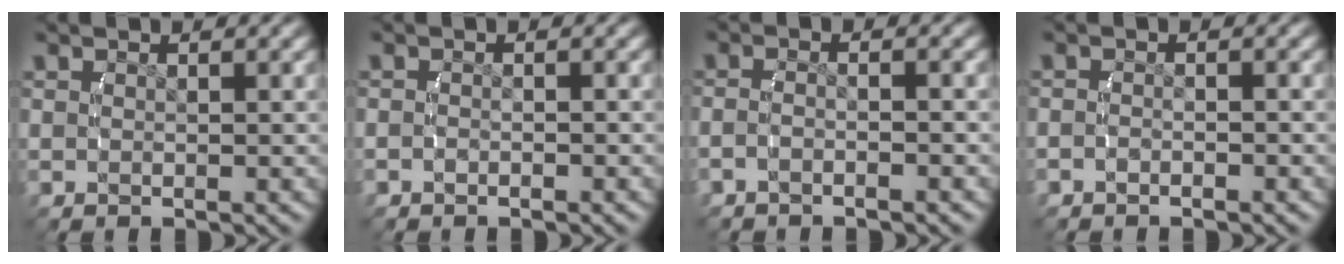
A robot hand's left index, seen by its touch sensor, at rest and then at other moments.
{"total": 0.9, "force": [-0.7, 0.6, 0.1], "torque": [-0.010, 0.003, -0.014]}
{"total": 2.0, "force": [-1.5, 0.3, 1.2], "torque": [-0.028, -0.001, -0.027]}
{"total": 1.3, "force": [-1.0, 0.8, 0.3], "torque": [-0.015, 0.003, -0.020]}